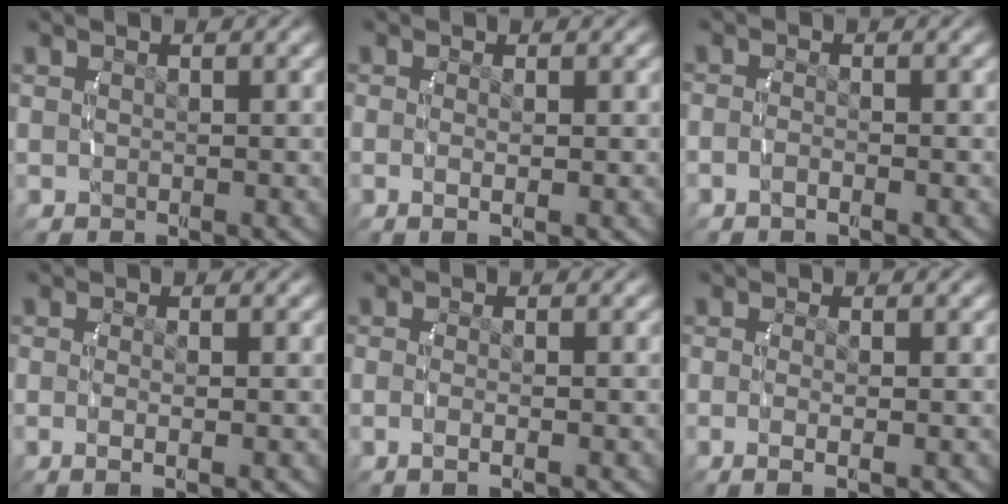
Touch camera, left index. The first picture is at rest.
{"total": 1.6, "force": [-0.6, 0.1, 1.5], "torque": [-0.042, -0.012, -0.004]}
{"total": 1.6, "force": [-1.0, 0.6, 1.0], "torque": [-0.032, -0.001, -0.021]}
{"total": 2.0, "force": [-0.8, 0.3, 1.8], "torque": [-0.049, -0.011, -0.008]}
{"total": 1.9, "force": [-0.8, 0.3, 1.6], "torque": [-0.045, -0.008, -0.010]}
{"total": 2.2, "force": [-1.0, 0.4, 2.0], "torque": [-0.052, -0.013, -0.011]}